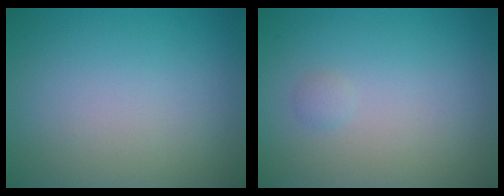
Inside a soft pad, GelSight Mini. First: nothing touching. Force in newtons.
{"total": 0.6, "press": 0.6, "slide": 0.1}